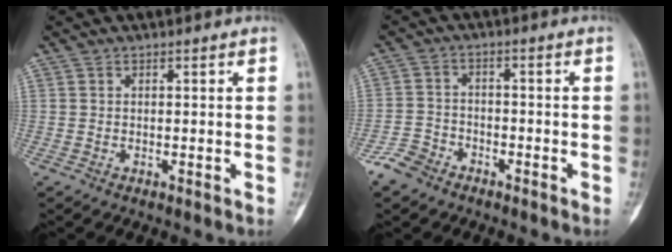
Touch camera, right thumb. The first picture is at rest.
{"total": 5.4, "force": [-3.9, 3.3, 1.5], "torque": [-0.026, 0.017, -0.081]}